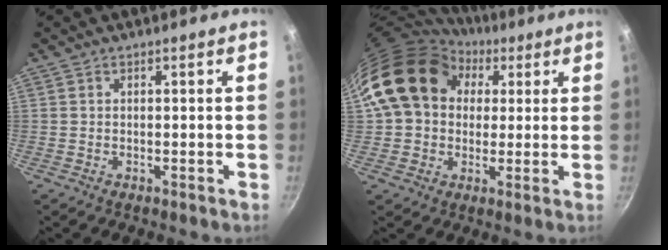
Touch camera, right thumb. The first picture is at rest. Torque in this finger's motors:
{"motor_torque": [1.04, 3.97, 1.62, 0.02, 0.21]}